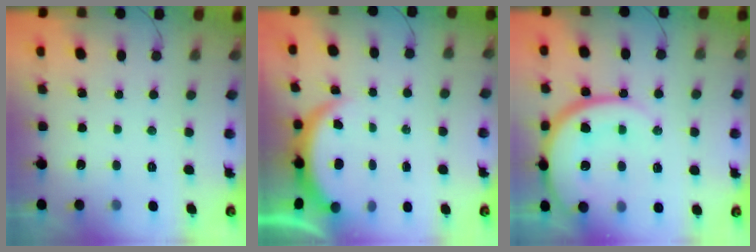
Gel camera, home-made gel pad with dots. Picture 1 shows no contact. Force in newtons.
{"total": 4.0, "press": 4.0, "slide": 0.2}
{"total": 18.4, "press": 18.1, "slide": 2.8}